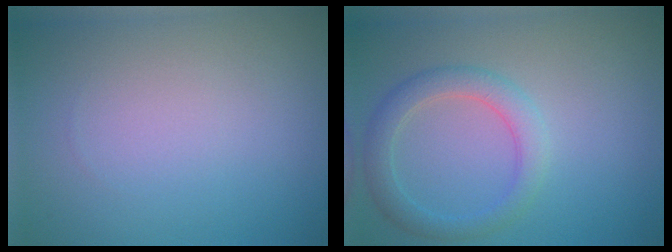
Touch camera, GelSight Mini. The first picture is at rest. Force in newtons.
{"total": 3.0, "press": 3.0, "slide": 0.1}